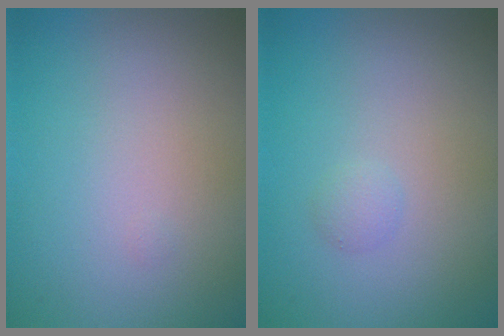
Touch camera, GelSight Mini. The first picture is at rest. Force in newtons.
{"total": 0.8, "press": 0.8, "slide": 0.1}